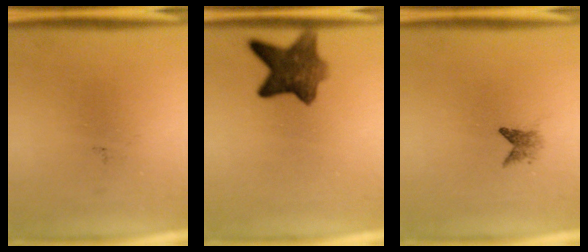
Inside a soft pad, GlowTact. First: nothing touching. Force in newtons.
{"total": 7.7}
{"total": 1.6}